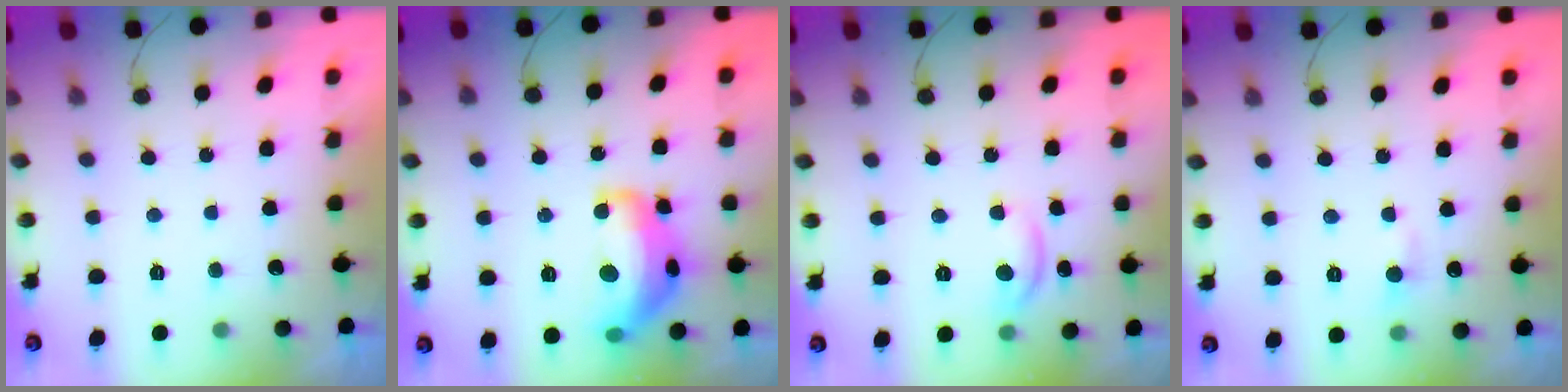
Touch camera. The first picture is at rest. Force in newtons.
{"total": 16.0, "press": 16.0, "slide": 0.9}
{"total": 5.6, "press": 5.6, "slide": 0.5}
{"total": 5.3, "press": 5.3, "slide": 0.7}